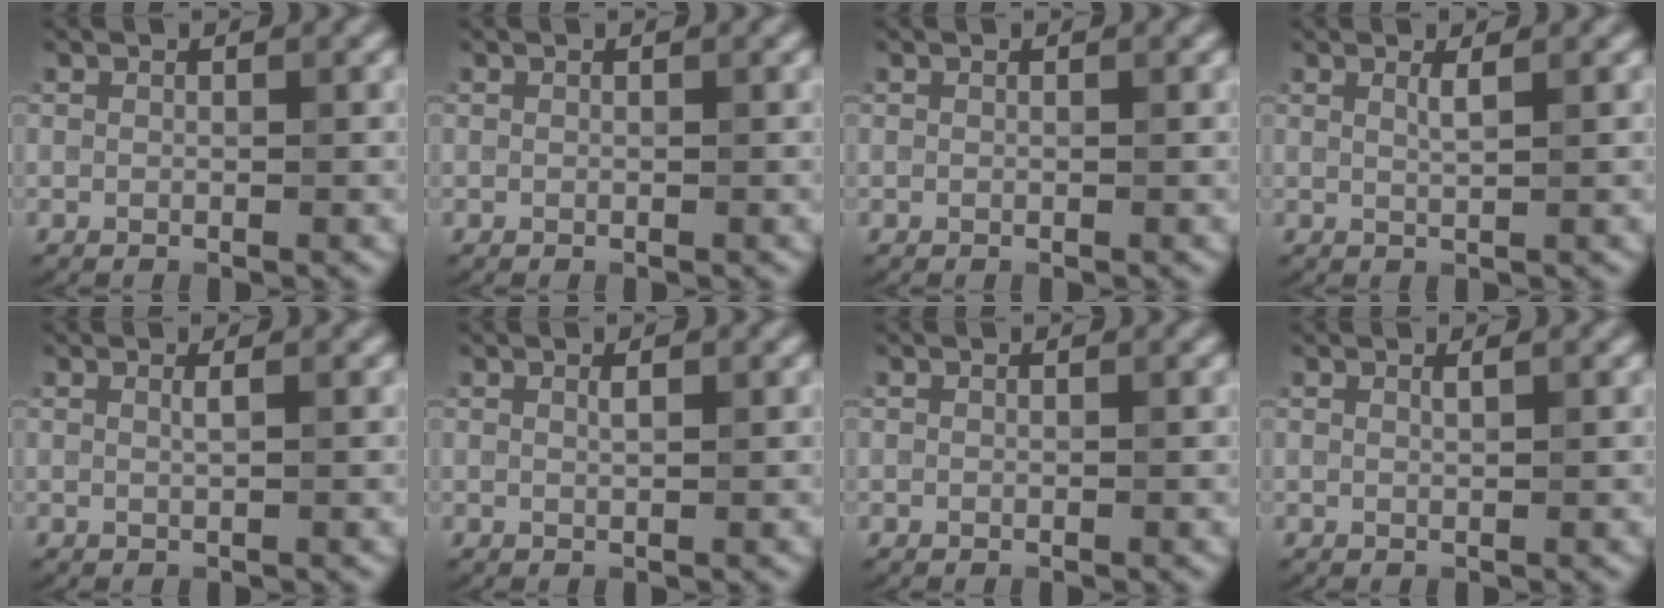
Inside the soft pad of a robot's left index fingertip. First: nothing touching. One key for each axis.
{"total": 0.0}
{"total": 0.0}
{"total": 1.2, "fx": 0.6, "fy": 0.3, "fz": 1.0, "tx": -0.013, "ty": -0.001, "tz": 0.007}
{"total": 0.8, "fx": 0.3, "fy": 0.3, "fz": 0.7, "tx": -0.006, "ty": 0.001, "tz": 0.002}
{"total": 0.8, "fx": 0.4, "fy": 0.2, "fz": 0.7, "tx": -0.011, "ty": 0.001, "tz": 0.006}
{"total": 0.0}
{"total": 0.6, "fx": 0.4, "fy": 0.2, "fz": 0.5, "tx": -0.003, "ty": 0.000, "tz": 0.006}